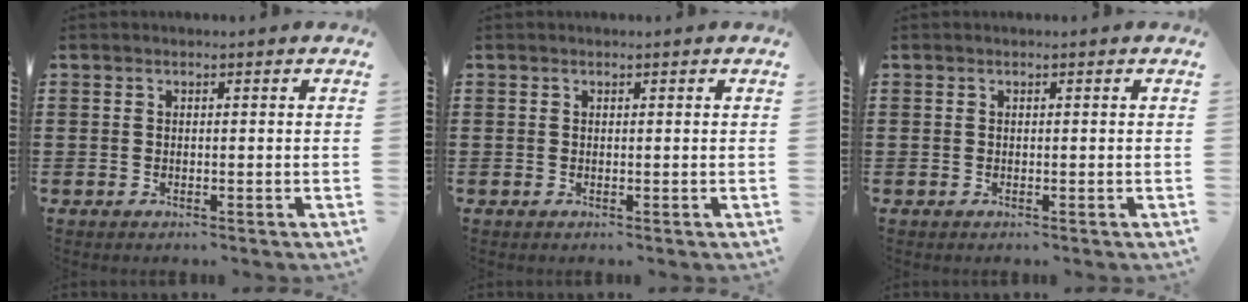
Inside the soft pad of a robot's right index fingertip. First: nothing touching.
{"total": 0.0}
{"total": 0.0}